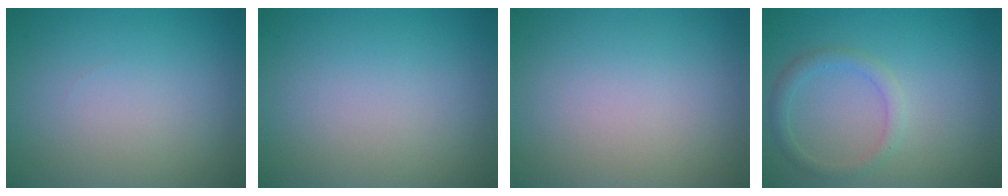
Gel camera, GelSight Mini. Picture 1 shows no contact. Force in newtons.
{"total": 0.0}
{"total": 0.0}
{"total": 1.8, "press": 1.8, "slide": 0.1}